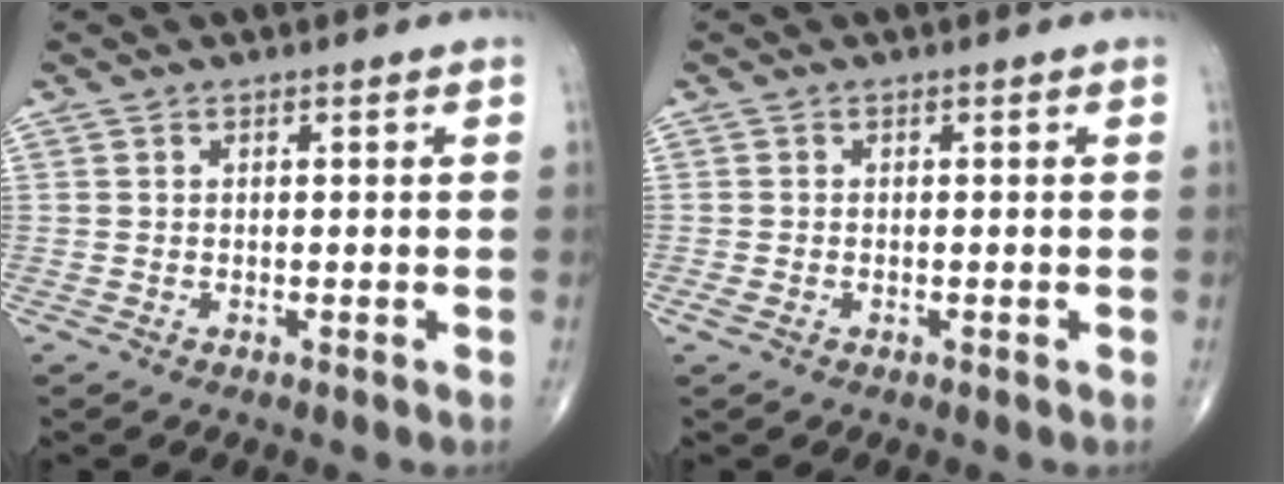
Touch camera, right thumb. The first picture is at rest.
{"total": 1.3, "force": [-0.5, 0.7, 0.9], "torque": [-0.027, -0.002, -0.010]}